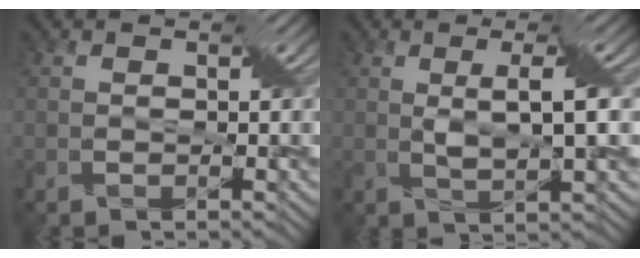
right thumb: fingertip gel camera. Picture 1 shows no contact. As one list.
[{"total": 3.7, "force": [1.3, 0.1, 3.5], "torque": [-0.063, 0.005, 0.025]}]